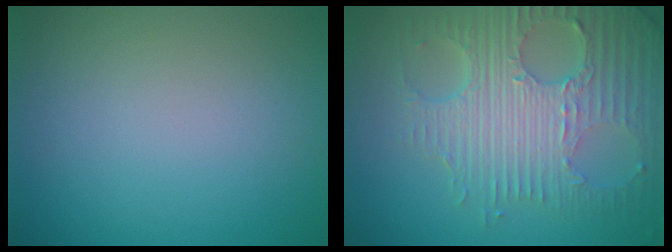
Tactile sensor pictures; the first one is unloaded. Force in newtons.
{"total": 8.1, "press": 5.8, "slide": 5.7}